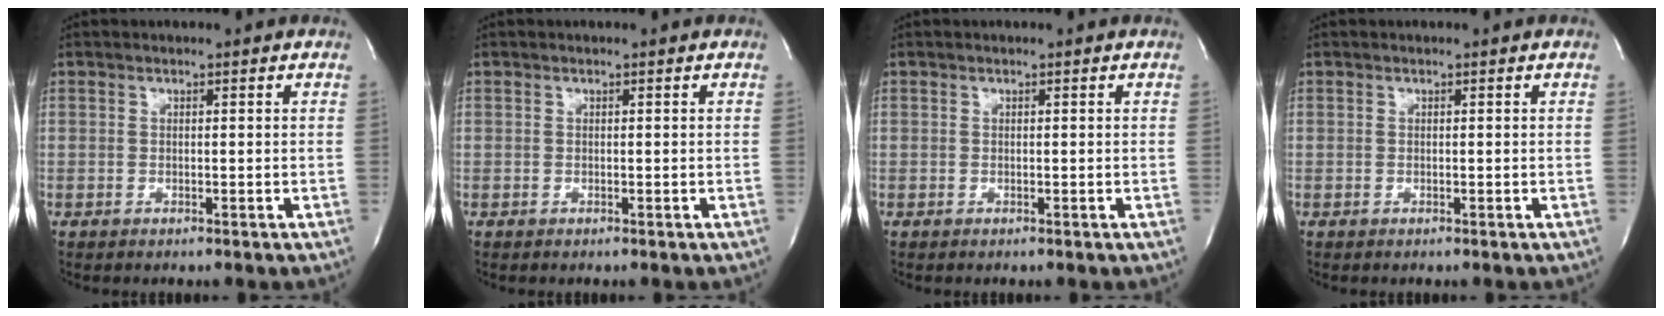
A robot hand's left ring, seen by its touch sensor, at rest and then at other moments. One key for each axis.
{"total": 0.0}
{"total": 0.0}
{"total": 0.0}